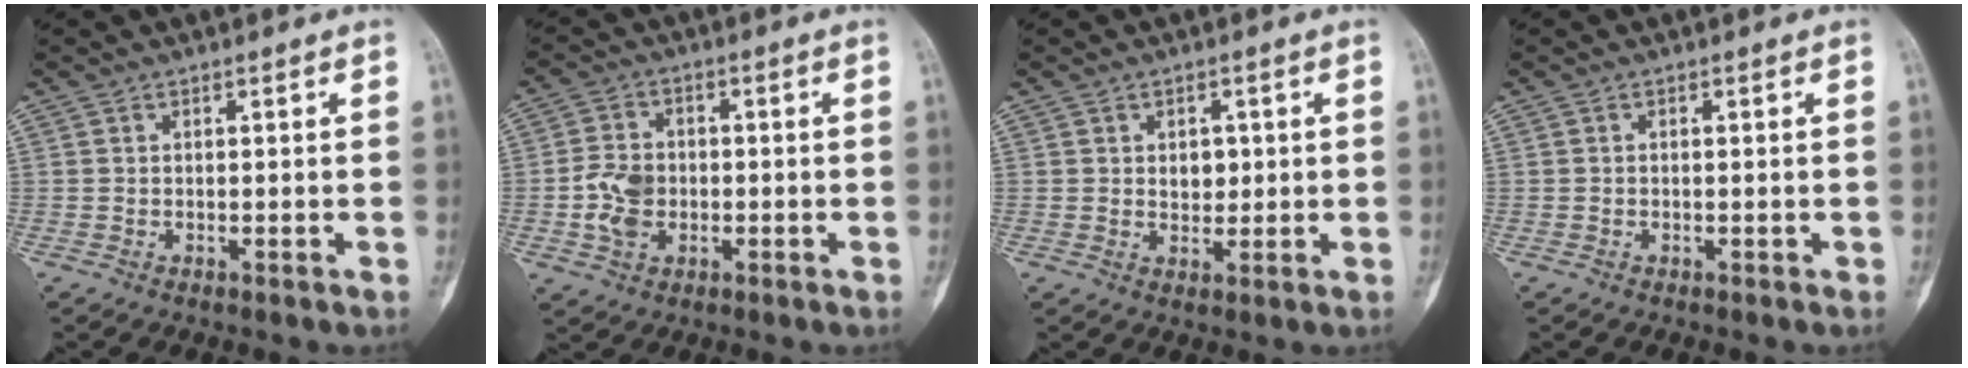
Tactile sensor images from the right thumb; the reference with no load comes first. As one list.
[{"total": 7.2, "force": [-1.2, 5.4, 4.6], "torque": [-0.074, 0.008, -0.024]}, {"total": 3.4, "force": [0.6, 2.5, 2.2], "torque": [-0.014, -0.003, 0.011]}, {"total": 0.0}]